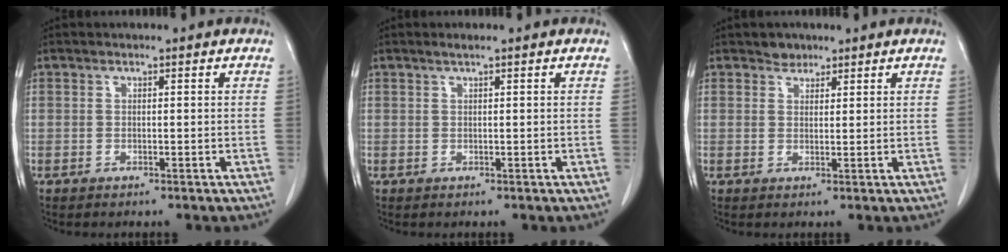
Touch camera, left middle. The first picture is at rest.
{"total": 0.8, "force": [0.6, -0.1, 0.6], "torque": [-0.015, 0.004, 0.014]}
{"total": 1.8, "force": [1.4, 1.1, 0.1], "torque": [0.003, 0.001, 0.021]}